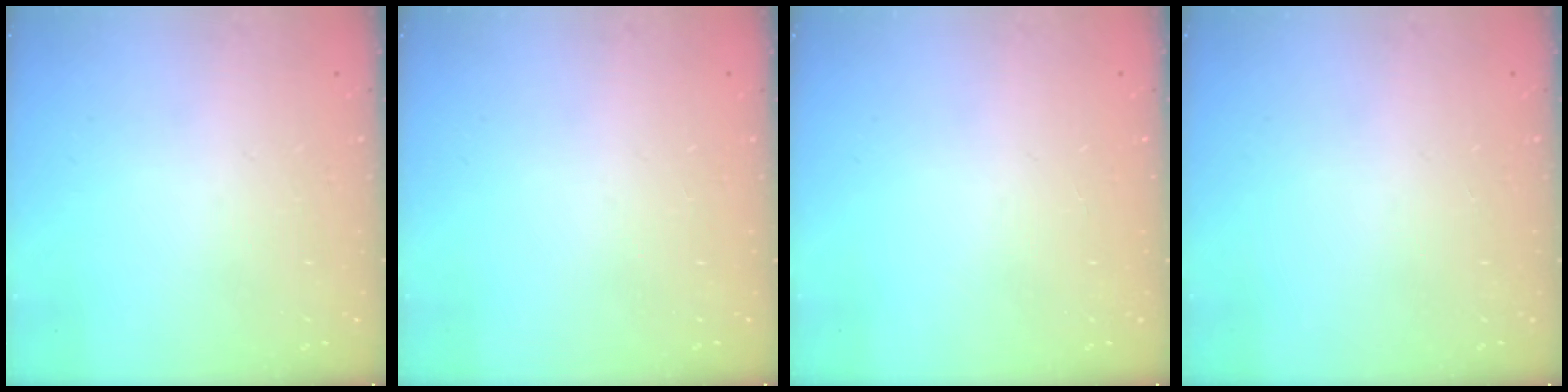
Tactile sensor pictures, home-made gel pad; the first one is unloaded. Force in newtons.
{"total": 0.0}
{"total": 0.0}
{"total": 0.0}